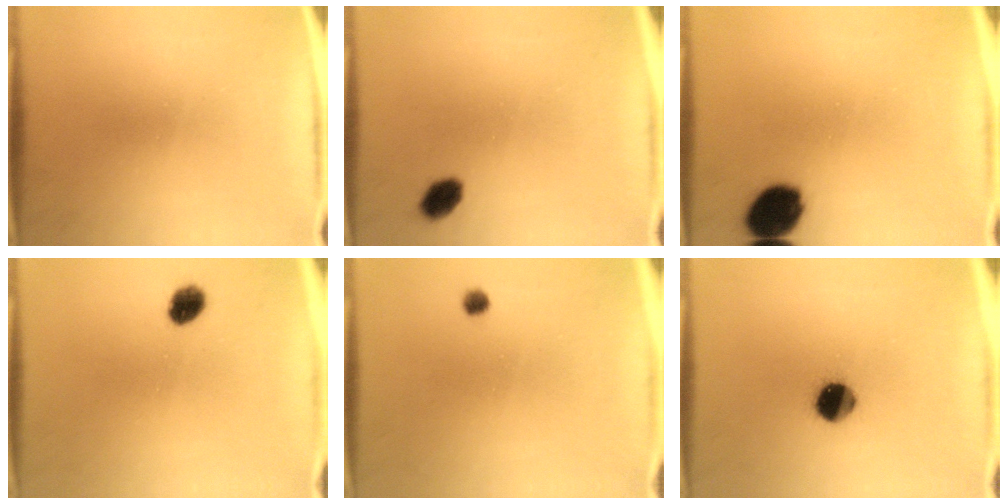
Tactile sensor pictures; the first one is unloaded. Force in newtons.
{"total": 3.8}
{"total": 10.8}
{"total": 4.2}
{"total": 1.3}
{"total": 8.3}